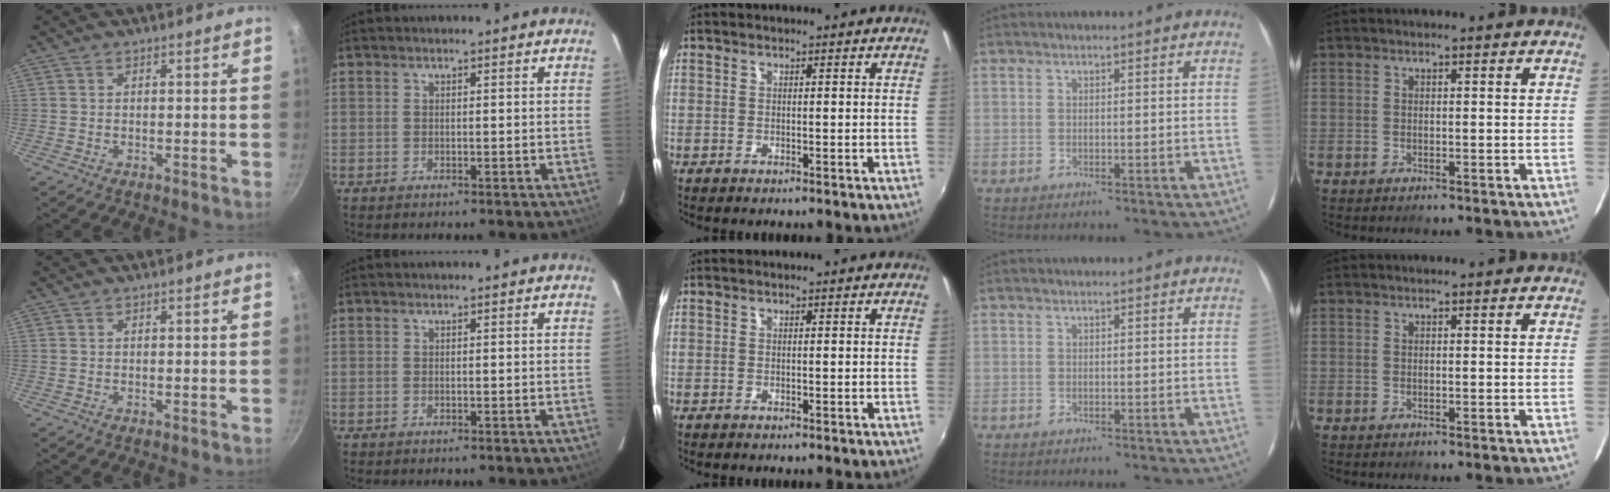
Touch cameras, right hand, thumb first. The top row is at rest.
{}